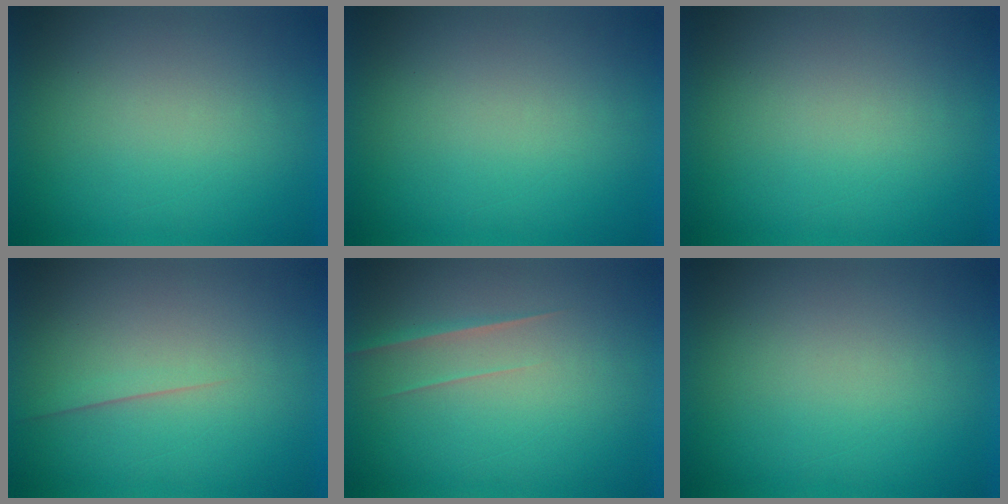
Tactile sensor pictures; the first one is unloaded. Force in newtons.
{"total": 0.0}
{"total": 1.3}
{"total": 1.6}
{"total": 1.5}
{"total": 1.1}